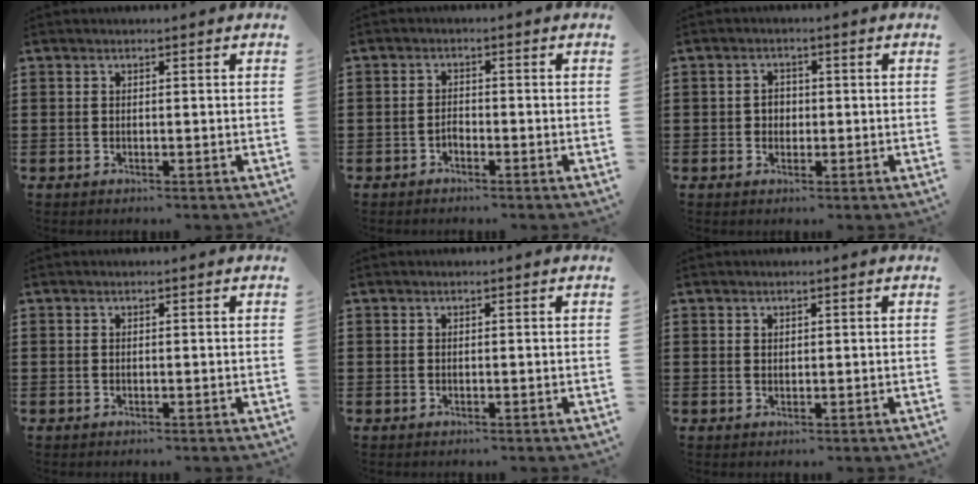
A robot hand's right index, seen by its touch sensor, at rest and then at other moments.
{"total": 1.1, "force": [-0.9, 0.6, 0.1], "torque": [-0.004, 0.002, -0.019]}
{"total": 1.7, "force": [-0.2, 1.4, 0.8], "torque": [-0.020, 0.006, -0.005]}
{"total": 0.0}
{"total": 0.0}
{"total": 0.6, "force": [0.6, 0.2, 0.0], "torque": [-0.002, 0.001, 0.012]}